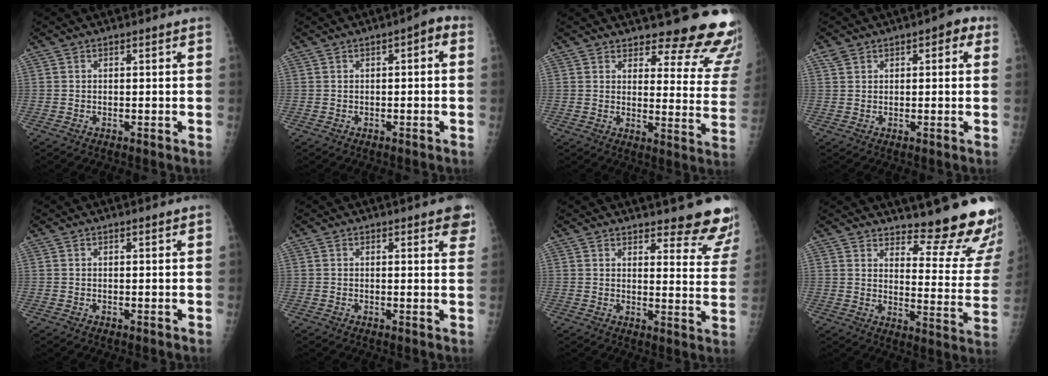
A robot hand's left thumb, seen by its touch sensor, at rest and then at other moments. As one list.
[{"total": 2.8, "force": [0.1, 1.1, 2.5], "torque": [-0.027, 0.019, -0.008]}, {"total": 18.1, "force": [16.2, 4.9, 6.3], "torque": [-0.027, -0.137, 0.176]}, {"total": 5.0, "force": [2.4, 2.9, 3.4], "torque": [-0.029, 0.012, 0.034]}, {"total": 0.6, "force": [0.5, 0.0, 0.4], "torque": [-0.008, -0.001, 0.009]}, {"total": 5.2, "force": [3.2, 1.5, 3.9], "torque": [-0.025, -0.005, 0.033]}, {"total": 13.7, "force": [12.5, 3.0, 4.7], "torque": [-0.013, -0.099, 0.130]}, {"total": 19.5, "force": [16.4, 4.4, 9.5], "torque": [-0.089, -0.153, 0.203]}]